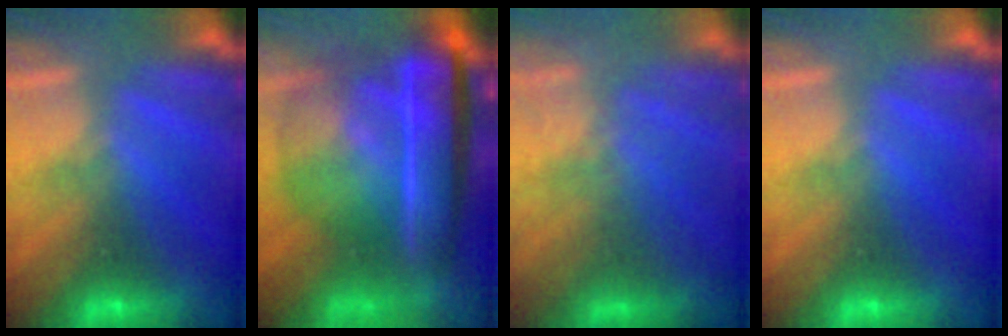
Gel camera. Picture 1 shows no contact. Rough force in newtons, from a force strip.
{"total": 7.6}
{"total": 10.5}
{"total": 0.0}